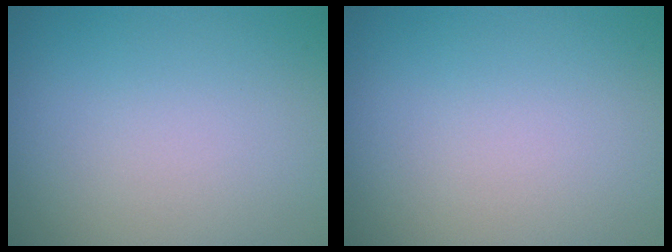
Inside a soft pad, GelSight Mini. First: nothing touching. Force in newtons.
{"total": 0.0}